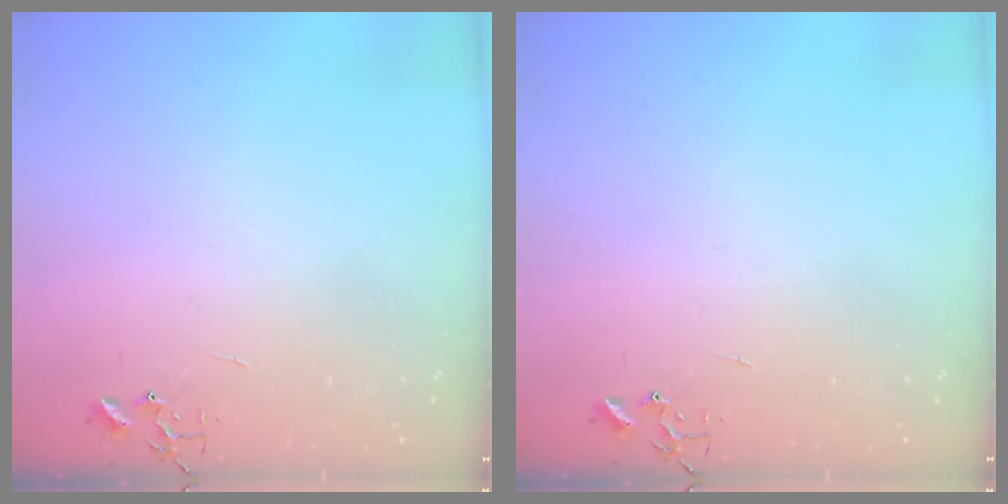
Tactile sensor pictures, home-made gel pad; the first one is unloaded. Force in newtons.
{"total": 0.0}